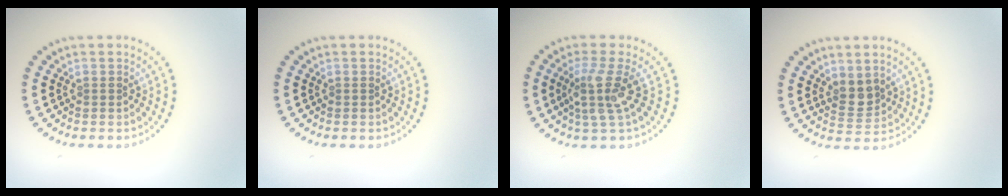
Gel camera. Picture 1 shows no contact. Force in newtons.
{"total": 0.0}
{"total": 3.2, "press": 2.3, "slide": 2.2}
{"total": 2.2, "press": 1.9, "slide": 1.2}